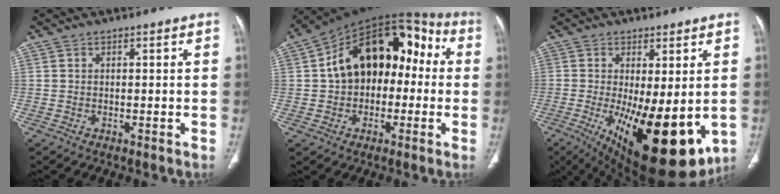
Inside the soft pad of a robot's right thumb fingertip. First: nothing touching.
{"total": 19.5, "force": [1.1, 12.8, 14.7], "torque": [-0.184, 0.057, 0.009]}
{"total": 19.6, "force": [-4.4, 7.4, 17.6], "torque": [-0.242, -0.036, -0.040]}